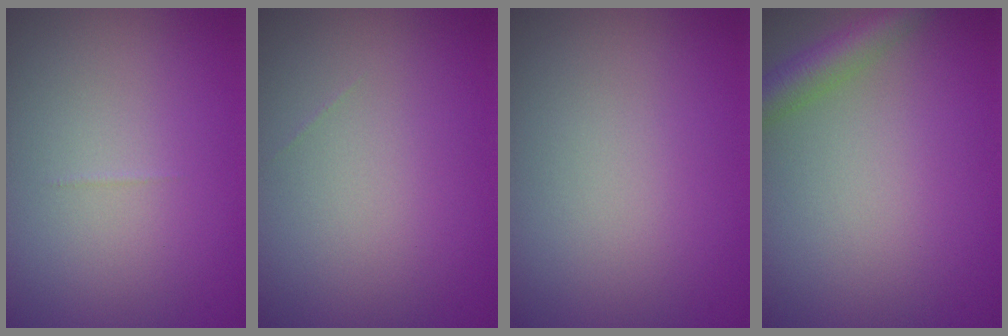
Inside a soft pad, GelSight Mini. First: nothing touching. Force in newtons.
{"total": 0.0}
{"total": 0.0}
{"total": 3.5, "press": 3.5, "slide": 0.1}